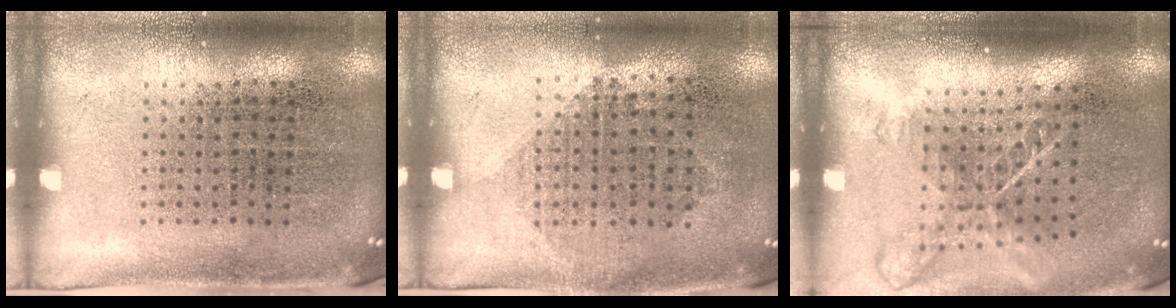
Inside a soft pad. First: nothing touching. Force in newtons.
{"total": 1.0, "press": 0.9, "slide": 0.4}
{"total": 1.9, "press": 1.4, "slide": 1.3}